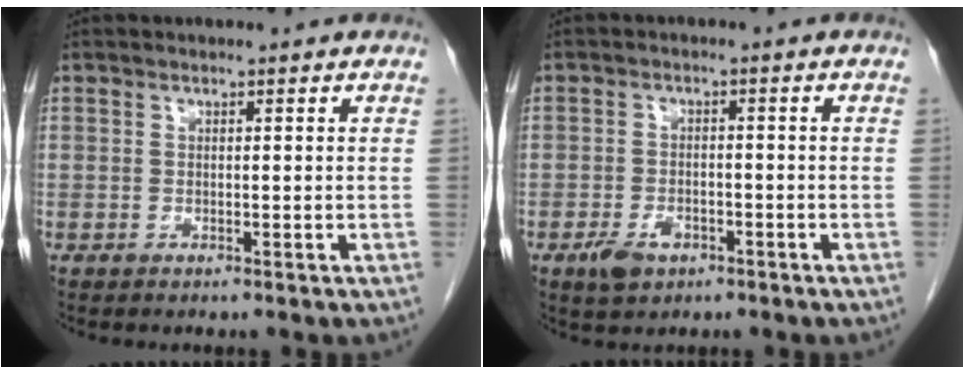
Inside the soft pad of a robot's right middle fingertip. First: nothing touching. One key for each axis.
{"total": 4.0, "fx": -2.2, "fy": 2.3, "fz": 2.4, "tx": -0.047, "ty": 0.000, "tz": -0.031}